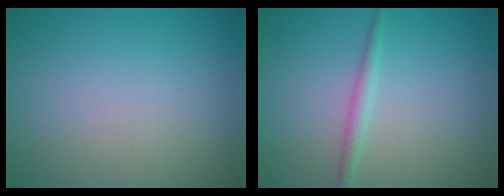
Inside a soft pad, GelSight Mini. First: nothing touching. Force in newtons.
{"total": 1.4, "press": 1.4, "slide": 0.1}